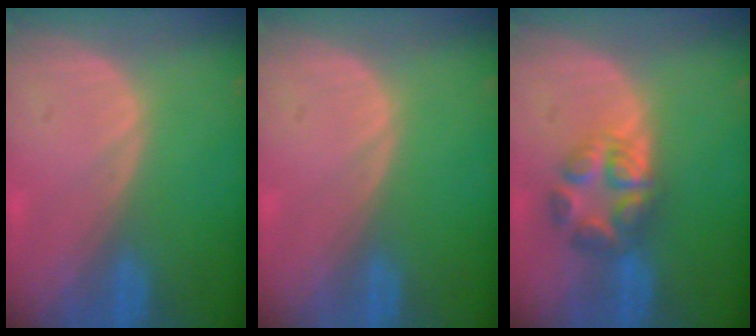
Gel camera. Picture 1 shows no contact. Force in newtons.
{"total": 0.0}
{"total": 5.8, "press": 5.8, "slide": 0.1}